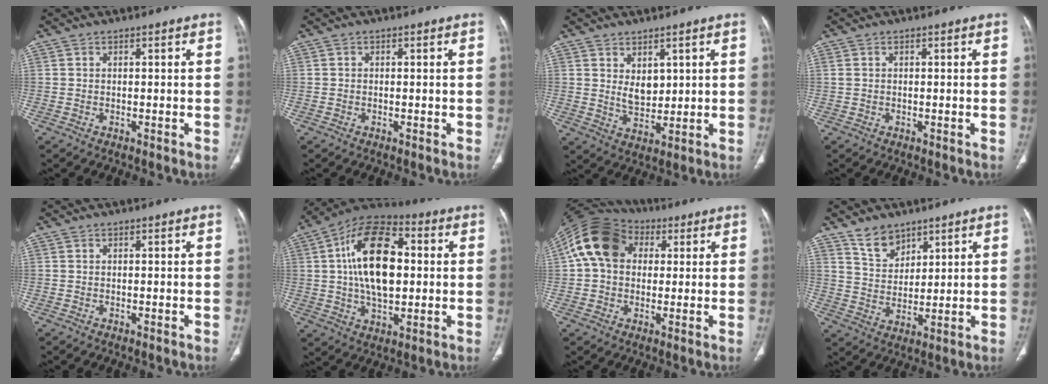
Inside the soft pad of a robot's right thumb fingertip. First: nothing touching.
{"total": 0.0}
{"total": 5.2, "force": [2.0, 3.2, 3.6], "torque": [-0.043, -0.024, 0.048]}
{"total": 0.7, "force": [0.4, 0.3, 0.5], "torque": [-0.011, 0.009, 0.012]}
{"total": 0.0}
{"total": 19.2, "force": [2.4, 10.6, 15.9], "torque": [-0.256, 0.016, 0.035]}
{"total": 14.7, "force": [3.3, 11.1, 9.0], "torque": [-0.158, 0.030, 0.048]}
{"total": 6.6, "force": [4.9, 3.9, 2.1], "torque": [-0.014, -0.035, 0.099]}